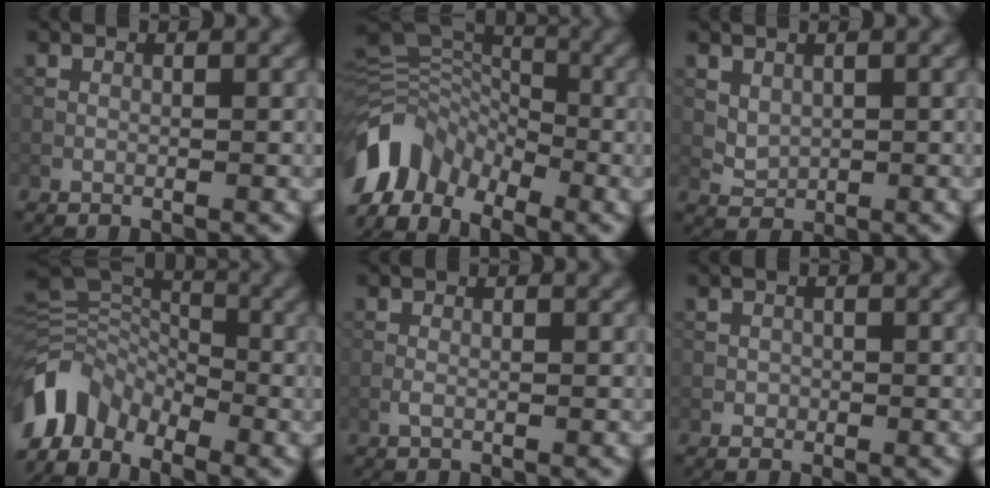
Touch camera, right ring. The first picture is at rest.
{"total": 9.2, "force": [-4.9, 5.9, 5.0], "torque": [-0.102, -0.007, -0.105]}
{"total": 1.7, "force": [0.6, 1.3, 0.9], "torque": [-0.018, -0.005, 0.018]}
{"total": 7.4, "force": [-4.6, 4.6, 3.6], "torque": [-0.069, -0.005, -0.100]}
{"total": 0.7, "force": [-0.3, 0.2, 0.6], "torque": [-0.015, -0.001, -0.006]}
{"total": 0.7, "force": [-0.1, 0.7, 0.1], "torque": [0.005, -0.003, -0.004]}